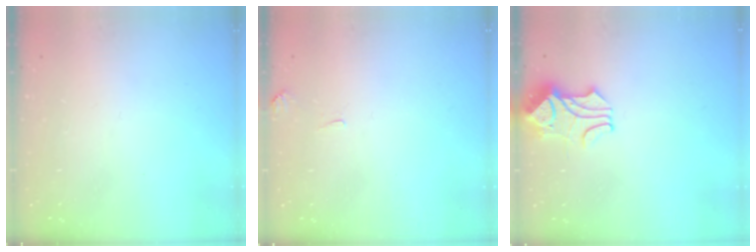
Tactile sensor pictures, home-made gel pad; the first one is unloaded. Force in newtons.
{"total": 2.0, "press": 2.0, "slide": 0.3}
{"total": 1.7, "press": 1.4, "slide": 1.0}